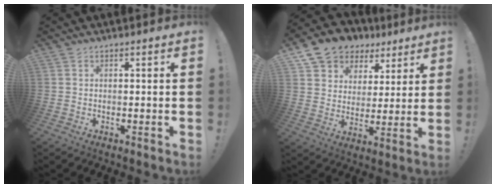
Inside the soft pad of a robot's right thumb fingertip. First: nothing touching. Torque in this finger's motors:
{"motor_torque": [-0.73, 0.89, -0.32, 0.46, 0.18]}